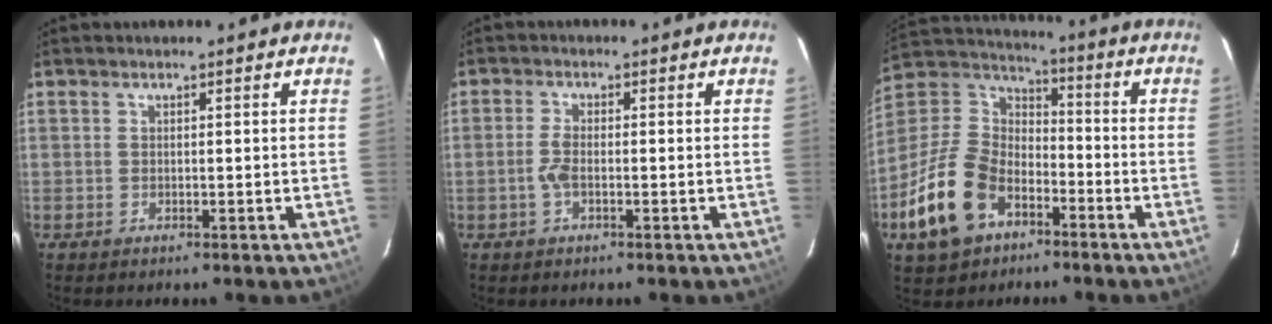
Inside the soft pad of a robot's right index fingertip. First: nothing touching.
{"total": 2.7, "force": [-0.9, 0.9, 2.4], "torque": [-0.056, 0.002, -0.018]}
{"total": 18.6, "force": [-9.2, 11.9, 10.9], "torque": [-0.257, 0.006, -0.159]}